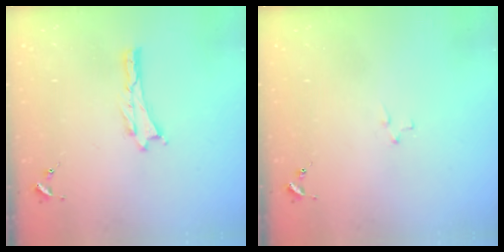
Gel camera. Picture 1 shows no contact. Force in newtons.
{"total": 2.1, "press": 2.1, "slide": 0.2}